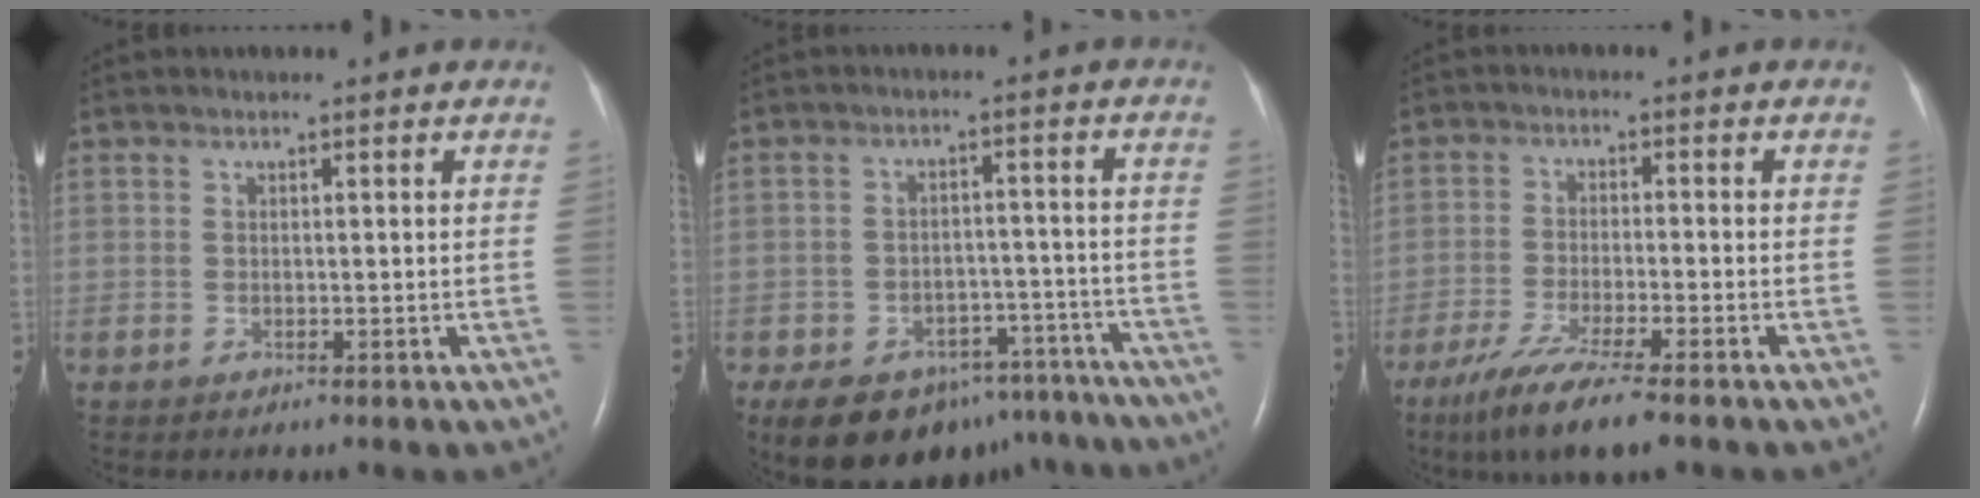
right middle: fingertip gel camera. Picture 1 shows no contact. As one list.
[{"total": 17.3, "force": [-12.5, 9.7, 6.8], "torque": [-0.115, 0.011, -0.156]}, {"total": 8.8, "force": [-6.3, 0.1, 6.1], "torque": [-0.114, -0.026, -0.108]}]